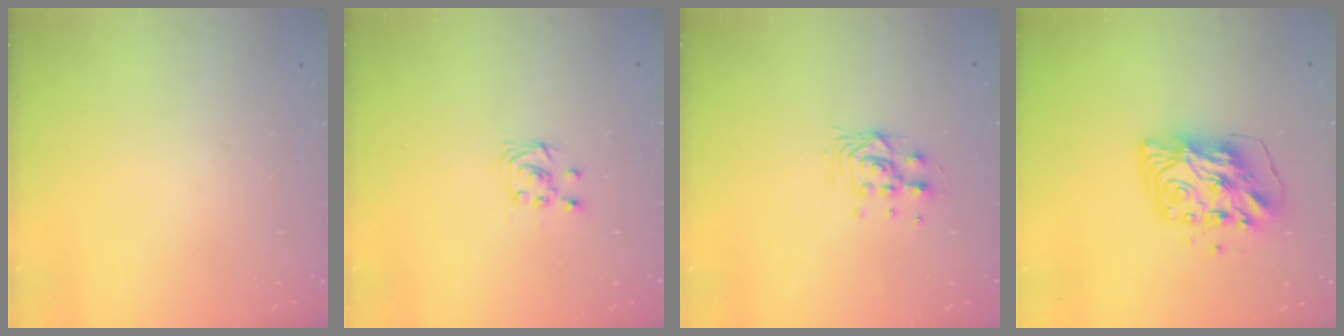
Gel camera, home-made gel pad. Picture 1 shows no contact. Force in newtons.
{"total": 5.1, "press": 5.1, "slide": 0.5}
{"total": 6.9, "press": 6.9, "slide": 0.7}
{"total": 10.0, "press": 9.9, "slide": 1.3}